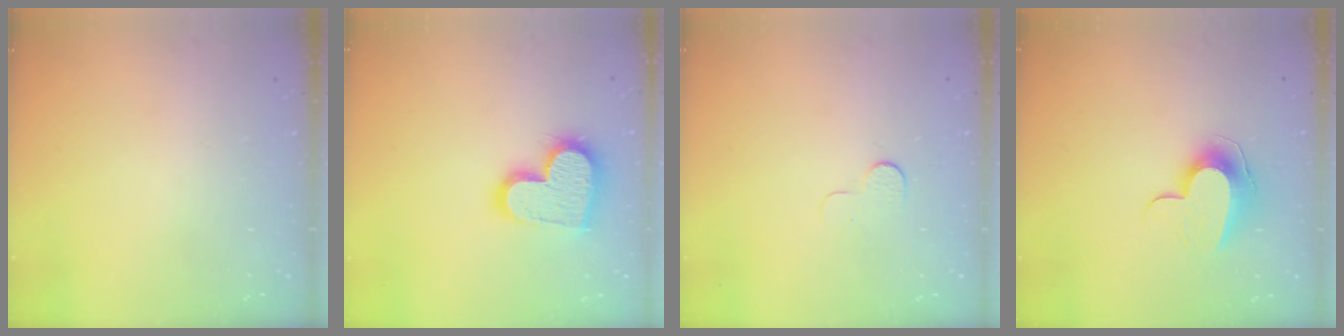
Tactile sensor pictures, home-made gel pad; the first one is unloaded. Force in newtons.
{"total": 17.2, "press": 17.1, "slide": 1.2}
{"total": 3.9, "press": 3.9, "slide": 0.3}
{"total": 11.8, "press": 11.8, "slide": 0.6}